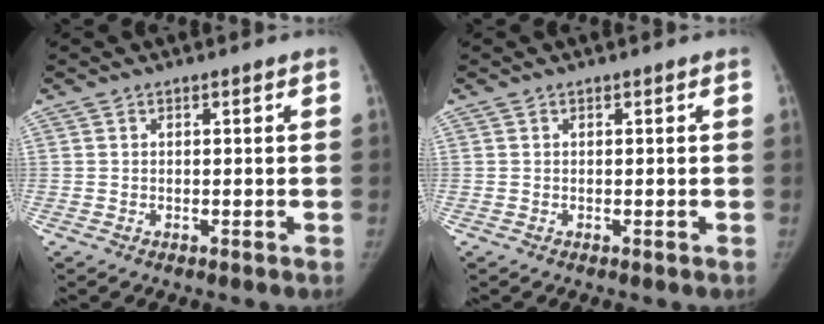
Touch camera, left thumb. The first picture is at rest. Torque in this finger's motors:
{"motor_torque": [0.08, -0.37, 0.28, -0.10, 0.05]}